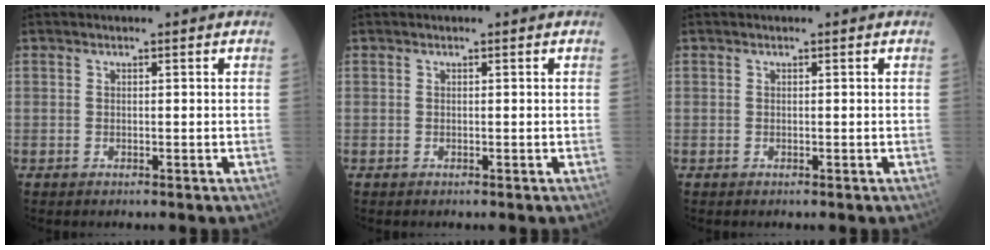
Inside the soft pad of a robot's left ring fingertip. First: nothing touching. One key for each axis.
{"total": 0.0}
{"total": 0.0}